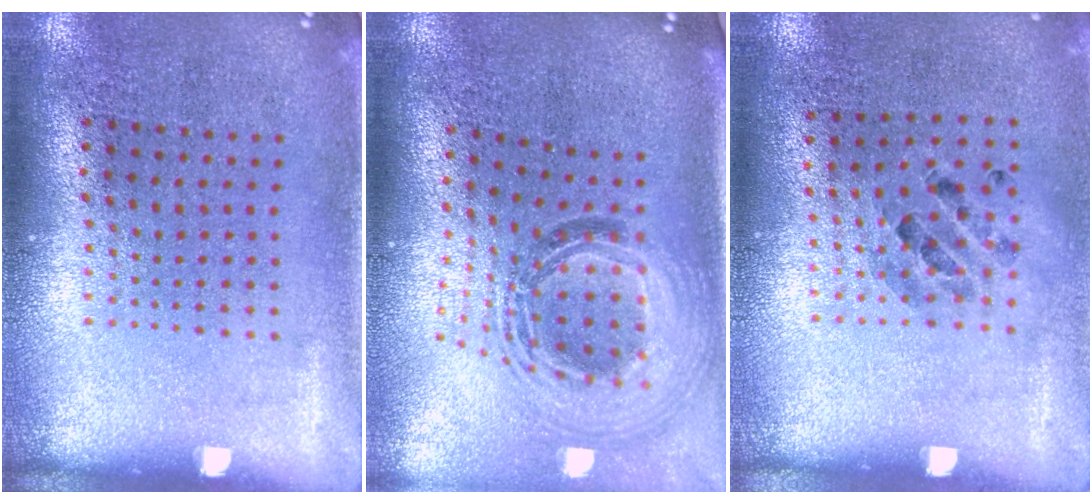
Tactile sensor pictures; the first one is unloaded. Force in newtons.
{"total": 1.8, "press": 1.5, "slide": 1.0}
{"total": 0.8, "press": 0.8, "slide": 0.1}